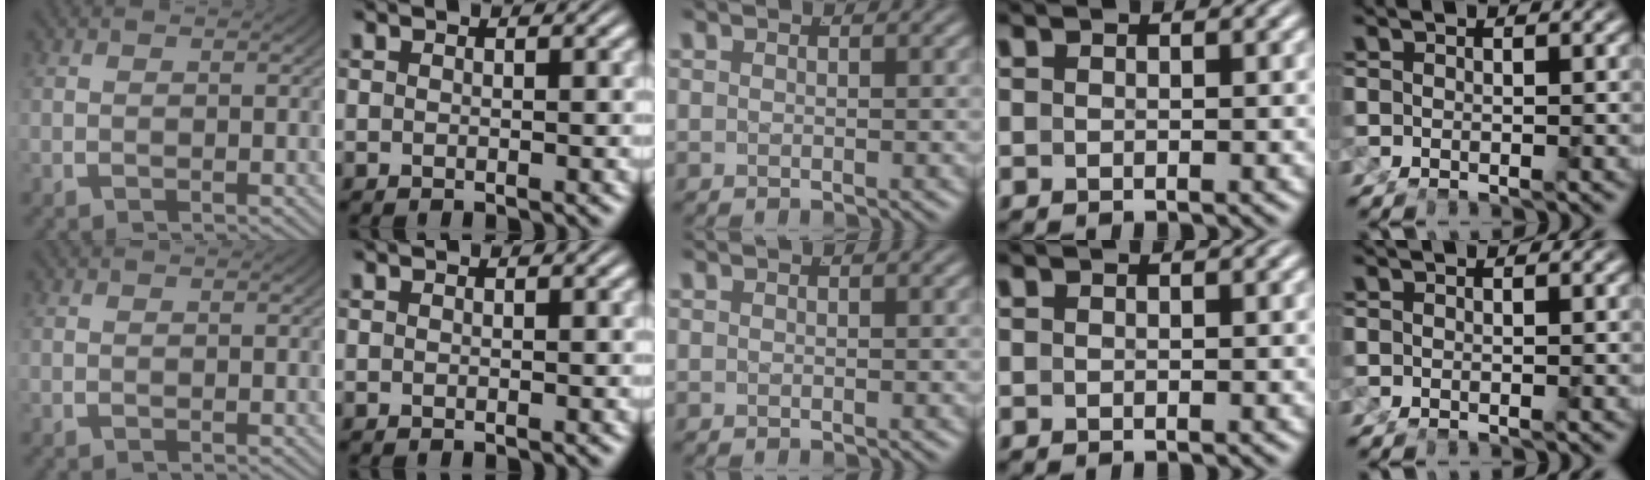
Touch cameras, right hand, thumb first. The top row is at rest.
{}